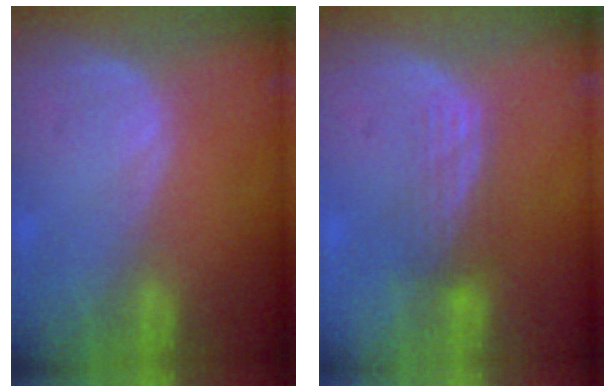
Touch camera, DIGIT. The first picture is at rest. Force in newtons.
{"total": 3.6, "press": 3.1, "slide": 1.9}